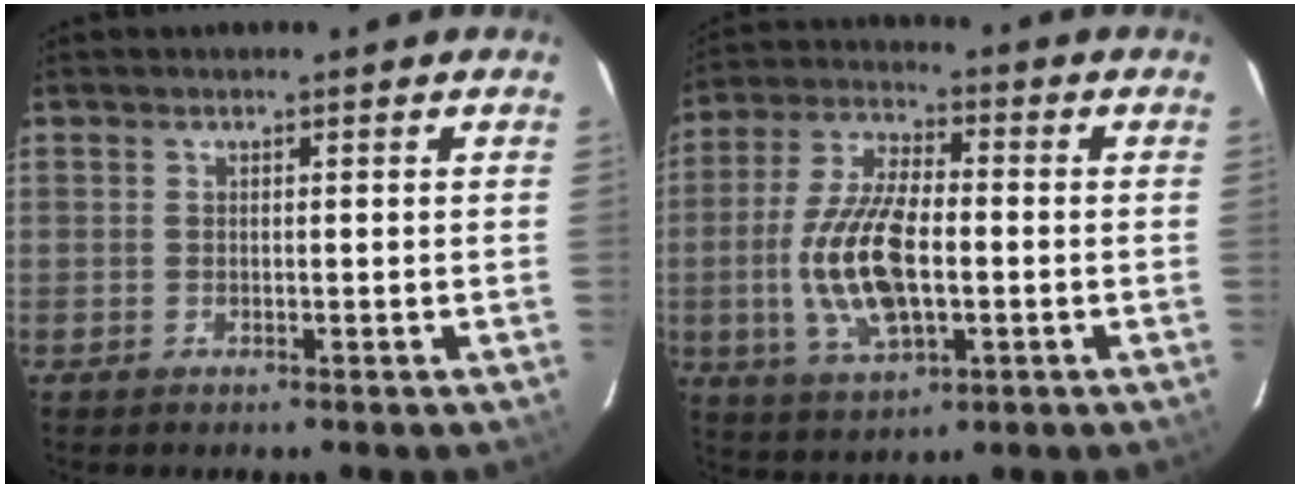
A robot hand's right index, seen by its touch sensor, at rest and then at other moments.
{"total": 14.8, "force": [-2.3, 6.4, 13.1], "torque": [-0.272, -0.001, -0.040]}